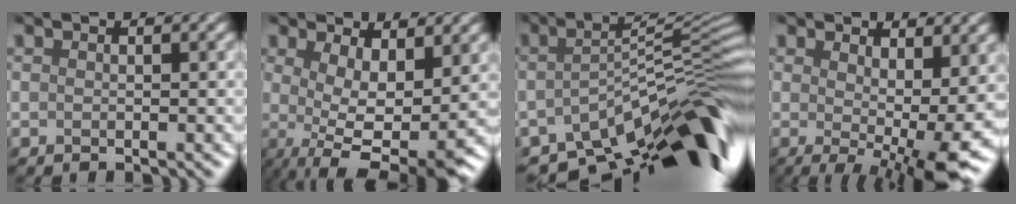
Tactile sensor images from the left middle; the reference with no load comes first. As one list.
[{"total": 7.9, "force": [-0.1, 3.5, 7.1], "torque": [-0.110, -0.012, 0.007]}, {"total": 12.4, "force": [-7.2, 3.8, 9.3], "torque": [-0.133, -0.003, -0.117]}, {"total": 8.3, "force": [0.3, 2.7, 7.8], "torque": [-0.109, -0.016, 0.011]}]